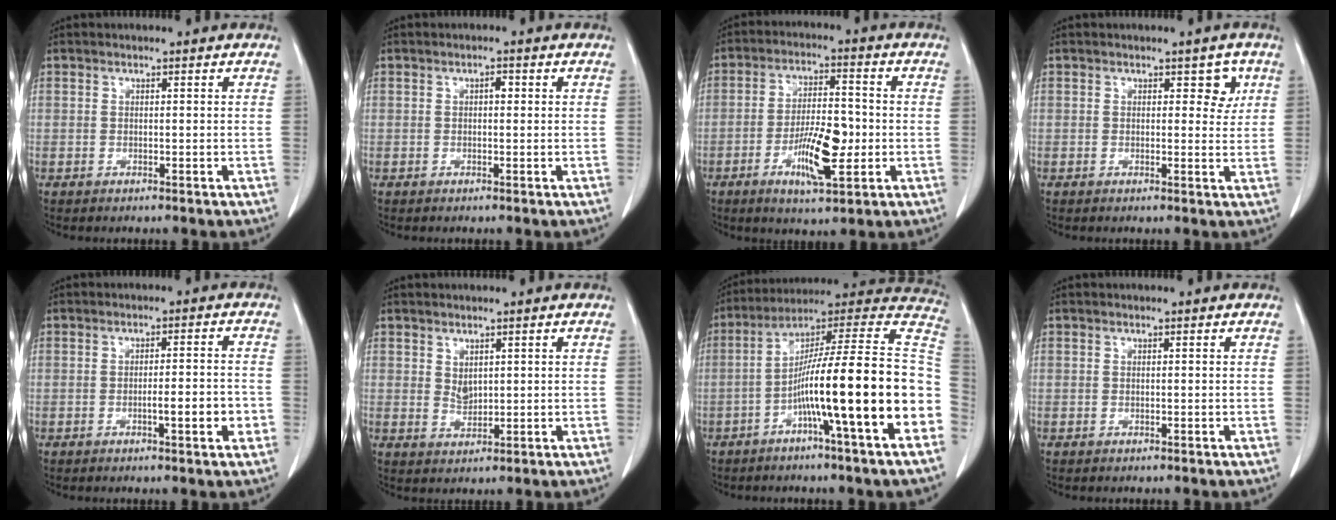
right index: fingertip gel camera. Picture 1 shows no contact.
{"total": 1.0, "force": [0.2, 0.5, 0.9], "torque": [-0.012, 0.003, 0.002]}
{"total": 9.7, "force": [-2.8, 2.6, 9.0], "torque": [-0.164, -0.002, -0.046]}
{"total": 3.0, "force": [1.2, 1.9, 2.0], "torque": [-0.014, 0.001, 0.012]}
{"total": 4.7, "force": [-1.6, 0.6, 4.4], "torque": [-0.064, 0.002, -0.019]}
{"total": 2.1, "force": [0.9, 1.3, 1.3], "torque": [-0.025, -0.004, 0.025]}
{"total": 22.3, "force": [-6.0, -0.3, 21.5], "torque": [-0.267, 0.016, -0.103]}
{"total": 0.0}